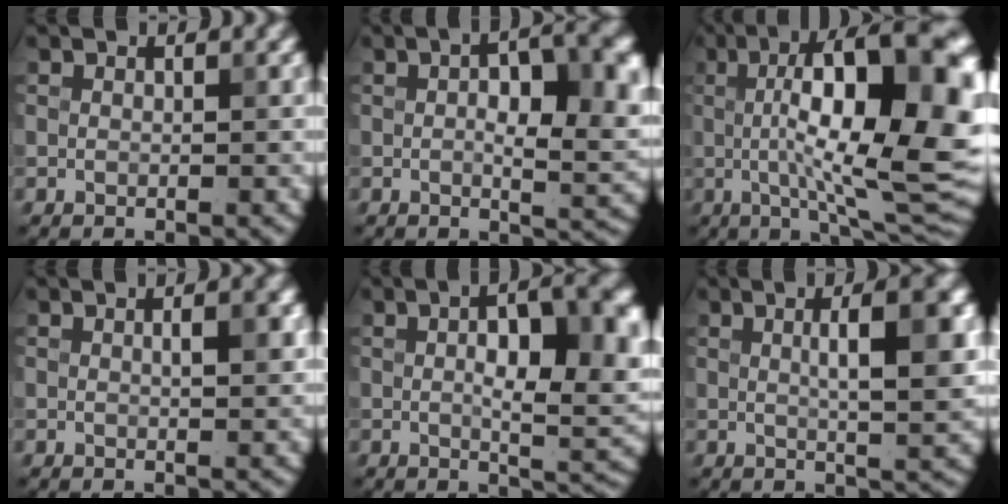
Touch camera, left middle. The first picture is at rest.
{"total": 9.7, "force": [1.5, 4.3, 8.6], "torque": [-0.114, 0.014, 0.021]}
{"total": 17.0, "force": [1.6, 5.0, 16.2], "torque": [-0.221, 0.018, 0.027]}
{"total": 2.3, "force": [0.6, 0.8, 2.1], "torque": [-0.025, 0.004, 0.015]}
{"total": 10.8, "force": [1.4, 4.2, 9.8], "torque": [-0.127, 0.006, 0.027]}
{"total": 5.8, "force": [1.2, 1.2, 5.6], "torque": [-0.077, 0.009, 0.024]}